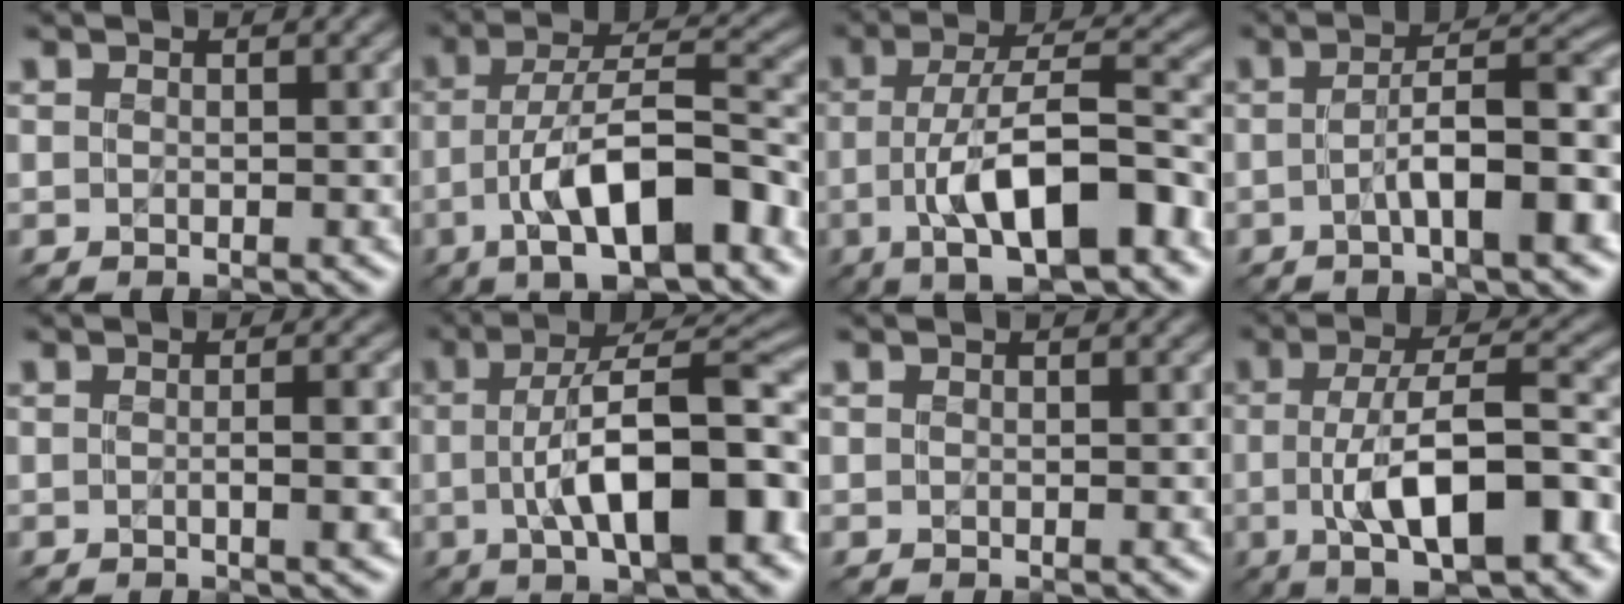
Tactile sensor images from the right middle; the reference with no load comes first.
{"total": 10.6, "force": [-4.5, 3.6, 8.9], "torque": [-0.142, 0.013, -0.075]}
{"total": 10.1, "force": [-3.5, 3.3, 8.9], "torque": [-0.141, 0.013, -0.060]}
{"total": 8.1, "force": [-1.5, 1.9, 7.7], "torque": [-0.103, 0.018, -0.032]}
{"total": 2.5, "force": [0.0, 0.6, 2.5], "torque": [-0.027, 0.003, 0.000]}
{"total": 11.3, "force": [-1.7, 3.5, 10.6], "torque": [-0.147, 0.011, -0.029]}
{"total": 0.0}
{"total": 9.5, "force": [-2.2, 3.1, 8.8], "torque": [-0.141, 0.007, -0.039]}